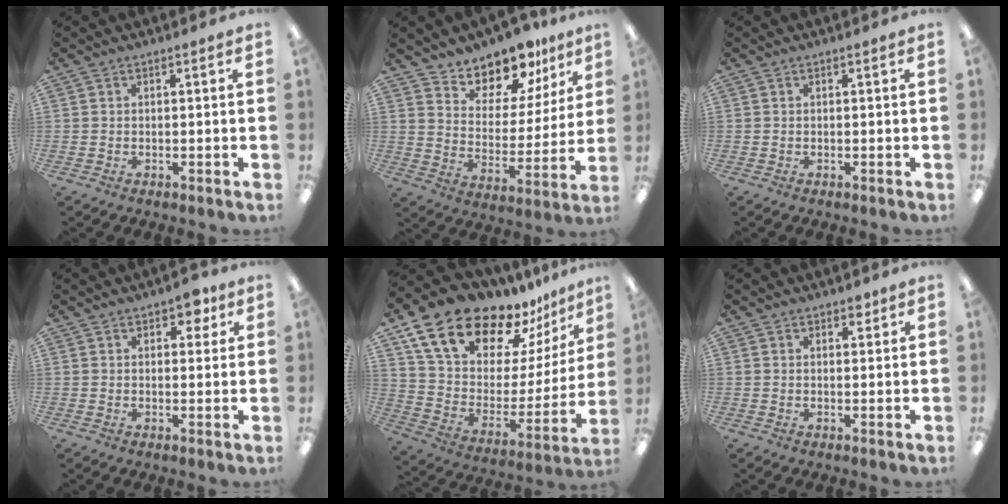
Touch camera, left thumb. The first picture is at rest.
{"total": 11.4, "force": [10.5, 4.2, 1.2], "torque": [-0.031, -0.100, 0.194]}
{"total": 0.0}
{"total": 4.7, "force": [2.8, 2.6, 2.8], "torque": [-0.027, -0.005, 0.044]}
{"total": 21.8, "force": [17.0, 10.1, 9.2], "torque": [-0.162, -0.118, 0.313]}
{"total": 2.2, "force": [1.6, 1.2, 0.8], "torque": [0.000, -0.004, 0.026]}